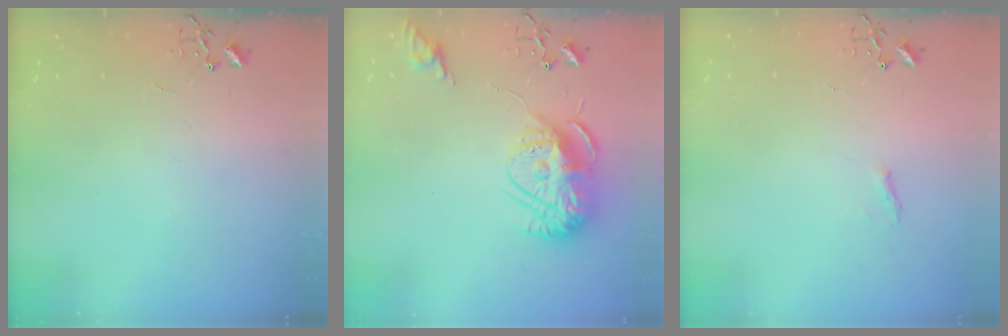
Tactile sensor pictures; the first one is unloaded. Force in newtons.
{"total": 15.2, "press": 15.2, "slide": 1.4}
{"total": 4.7, "press": 4.6, "slide": 0.6}